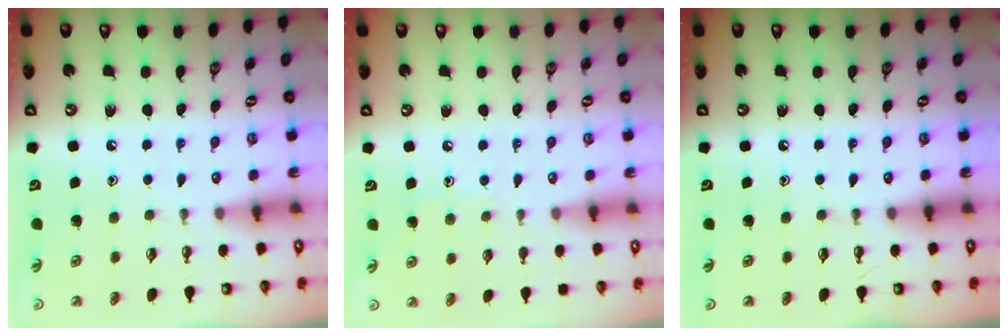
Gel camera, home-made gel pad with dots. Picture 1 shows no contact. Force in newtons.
{"total": 5.5, "press": 5.4, "slide": 0.6}
{"total": 0.0}